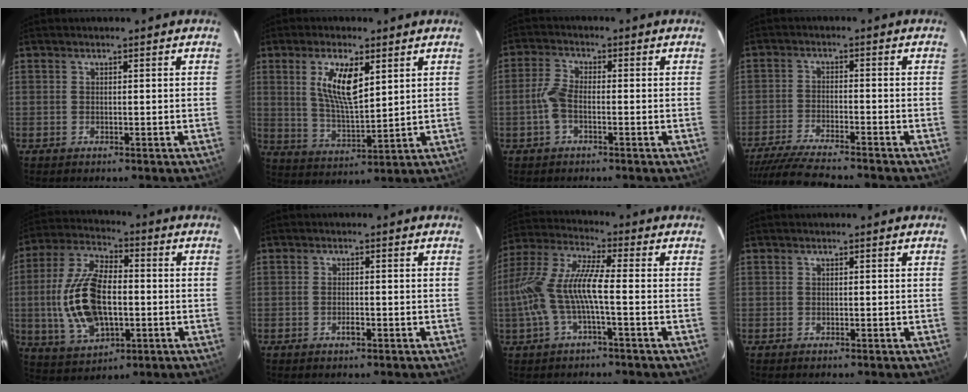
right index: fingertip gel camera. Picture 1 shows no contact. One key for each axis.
{"total": 9.8, "fx": 3.8, "fy": 3.5, "fz": 8.3, "tx": -0.151, "ty": 0.000, "tz": 0.078}
{"total": 4.0, "fx": -1.5, "fy": 1.6, "fz": 3.3, "tx": -0.080, "ty": 0.008, "tz": -0.031}
{"total": 13.9, "fx": -12.5, "fy": 0.7, "fz": 6.0, "tx": -0.136, "ty": -0.021, "tz": -0.212}
{"total": 17.4, "fx": -1.6, "fy": 9.3, "fz": 14.7, "tx": -0.310, "ty": 0.006, "tz": -0.021}
{"total": 1.7, "fx": -0.9, "fy": 0.8, "fz": 1.3, "tx": -0.025, "ty": 0.001, "tz": -0.017}
{"total": 12.2, "fx": -2.6, "fy": 2.0, "fz": 11.8, "tx": -0.245, "ty": 0.002, "tz": -0.048}
{"total": 0.5, "fx": -0.3, "fy": 0.4, "fz": -0.1, "tx": 0.000, "ty": 0.000, "tz": -0.008}